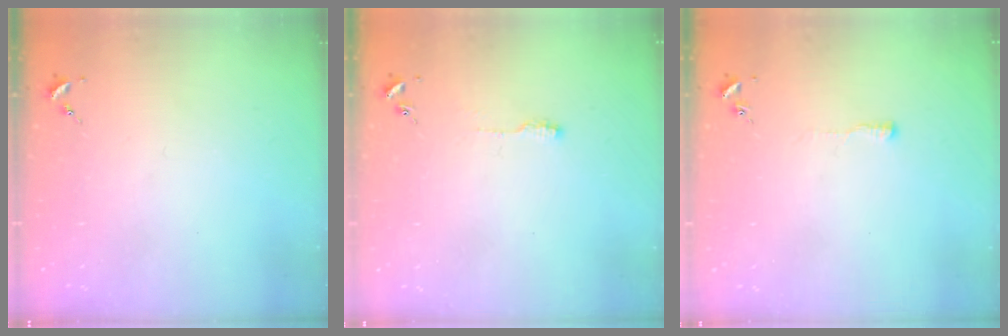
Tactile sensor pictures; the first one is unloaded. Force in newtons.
{"total": 4.8, "press": 4.7, "slide": 0.7}
{"total": 3.3, "press": 3.3, "slide": 0.6}